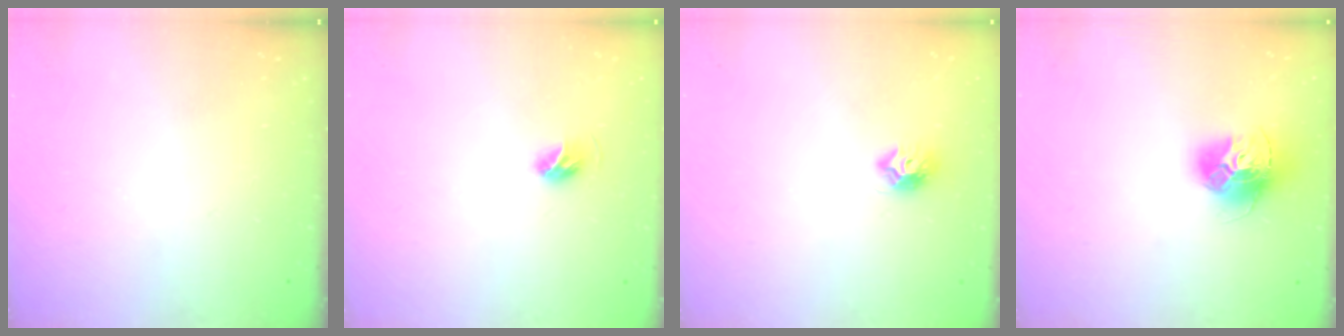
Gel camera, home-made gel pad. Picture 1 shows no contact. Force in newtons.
{"total": 5.3, "press": 5.2, "slide": 0.9}
{"total": 7.4, "press": 7.4, "slide": 0.2}
{"total": 13.9, "press": 13.8, "slide": 1.4}